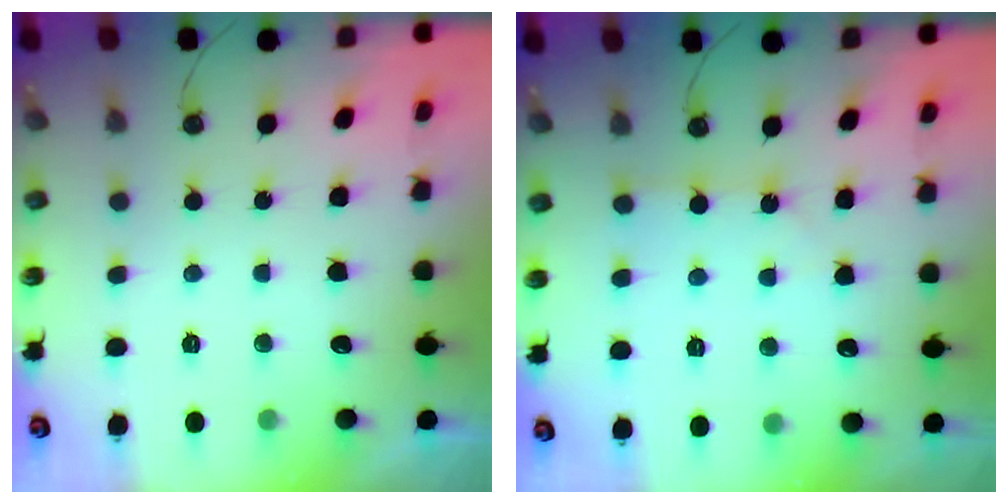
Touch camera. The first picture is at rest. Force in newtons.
{"total": 1.7, "press": 1.6, "slide": 0.3}